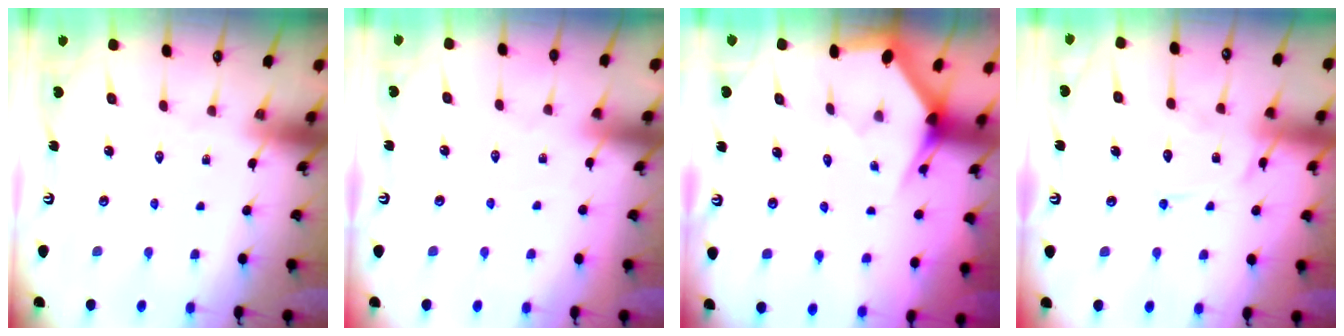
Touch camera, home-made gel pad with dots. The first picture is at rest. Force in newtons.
{"total": 2.5, "press": 2.5, "slide": 0.4}
{"total": 3.0, "press": 3.0, "slide": 0.0}
{"total": 12.3, "press": 12.3, "slide": 1.2}